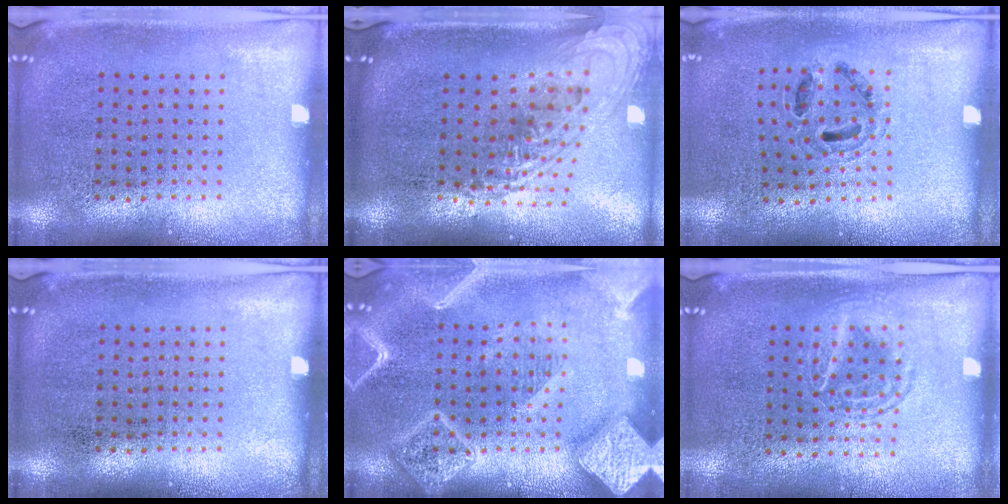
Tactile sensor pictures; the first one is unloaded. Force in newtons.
{"total": 1.9, "press": 1.5, "slide": 1.2}
{"total": 0.9, "press": 0.8, "slide": 0.2}
{"total": 0.0}
{"total": 3.9, "press": 3.9, "slide": 0.4}
{"total": 1.3, "press": 1.2, "slide": 0.5}